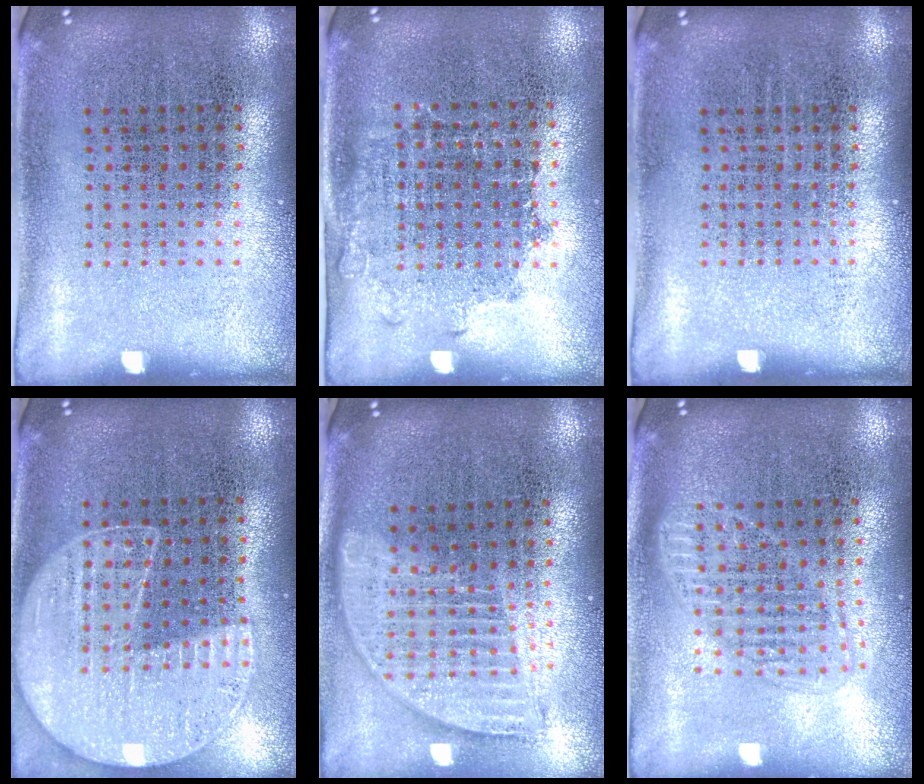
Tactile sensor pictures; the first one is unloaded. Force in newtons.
{"total": 1.1, "press": 0.9, "slide": 0.6}
{"total": 0.0}
{"total": 1.3, "press": 1.2, "slide": 0.3}
{"total": 1.8, "press": 1.5, "slide": 0.9}
{"total": 1.6, "press": 1.4, "slide": 0.7}